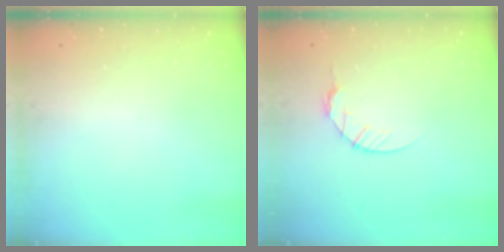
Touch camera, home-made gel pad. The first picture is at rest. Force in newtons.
{"total": 5.1, "press": 5.0, "slide": 0.6}